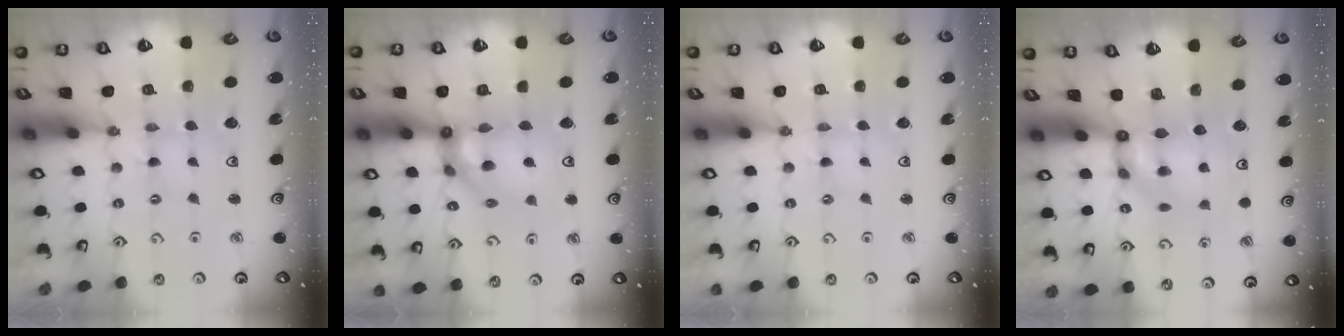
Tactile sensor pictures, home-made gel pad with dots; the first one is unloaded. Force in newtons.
{"total": 12.4, "press": 12.3, "slide": 1.8}
{"total": 0.0}
{"total": 6.7, "press": 6.7, "slide": 0.8}